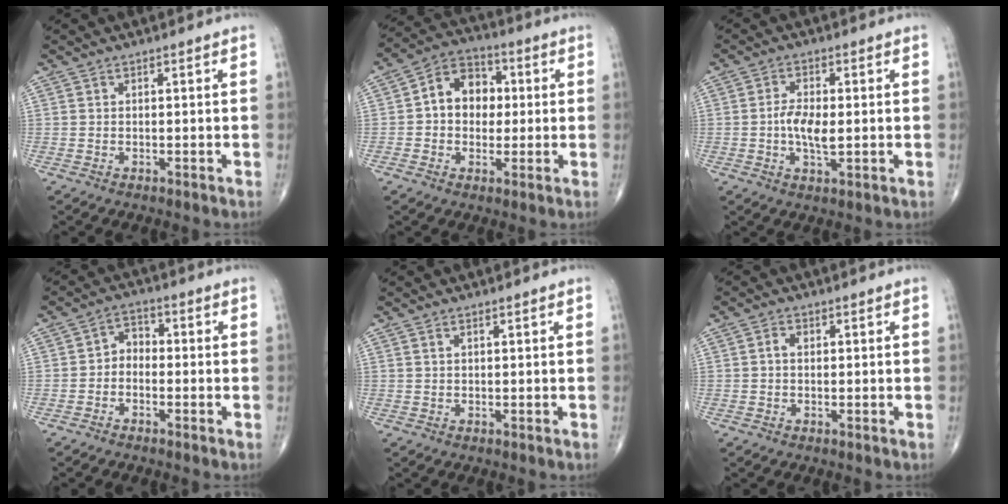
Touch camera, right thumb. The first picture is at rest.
{"total": 10.3, "force": [0.9, 8.0, 6.3], "torque": [-0.063, 0.023, 0.004]}
{"total": 5.8, "force": [-0.3, 2.4, 5.3], "torque": [-0.101, -0.005, -0.011]}
{"total": 3.7, "force": [-1.0, 2.8, 2.1], "torque": [-0.016, 0.024, -0.032]}
{"total": 0.6, "force": [0.5, 0.1, 0.5], "torque": [-0.012, 0.002, 0.008]}
{"total": 1.8, "force": [0.3, 1.2, 1.2], "torque": [-0.021, 0.006, 0.004]}